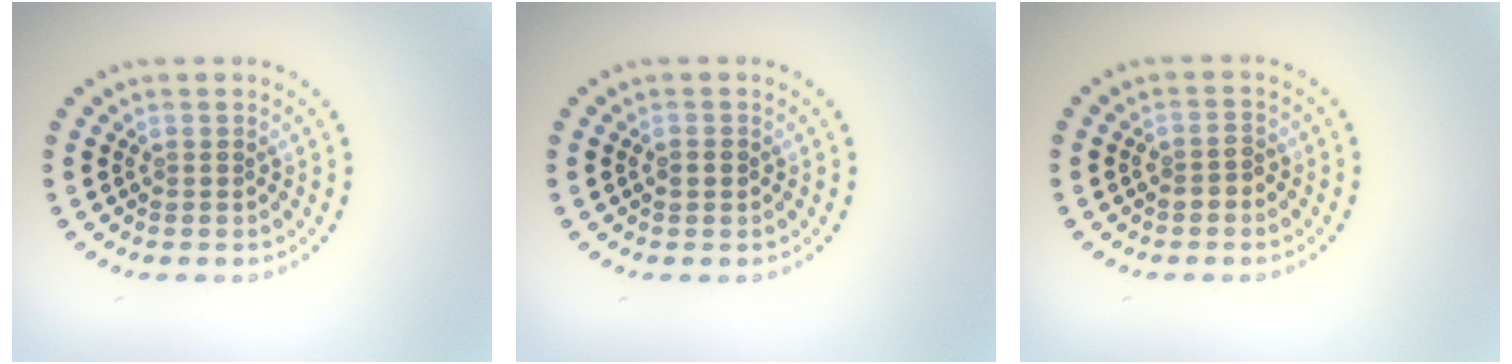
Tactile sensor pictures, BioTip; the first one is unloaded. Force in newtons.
{"total": 1.3, "press": 1.3, "slide": 0.1}
{"total": 1.4, "press": 1.2, "slide": 0.6}